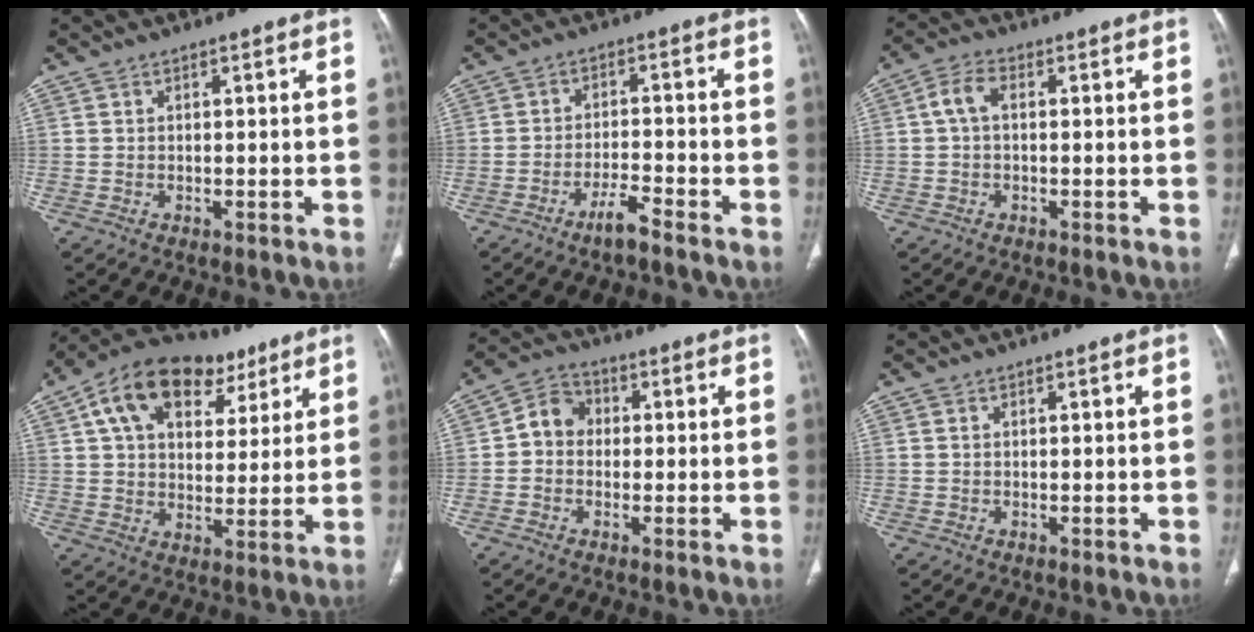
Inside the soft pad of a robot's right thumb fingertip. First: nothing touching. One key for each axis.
{"total": 4.2, "fx": -3.3, "fy": 0.3, "fz": 2.6, "tx": -0.052, "ty": 0.020, "tz": -0.063}
{"total": 4.3, "fx": 0.3, "fy": 2.5, "fz": 3.5, "tx": -0.072, "ty": 0.012, "tz": -0.001}
{"total": 19.7, "fx": 9.5, "fy": 12.4, "fz": 12.0, "tx": -0.162, "ty": 0.009, "tz": 0.150}
{"total": 5.7, "fx": -0.3, "fy": 5.0, "fz": 2.8, "tx": -0.028, "ty": 0.020, "tz": -0.017}
{"total": 0.0}